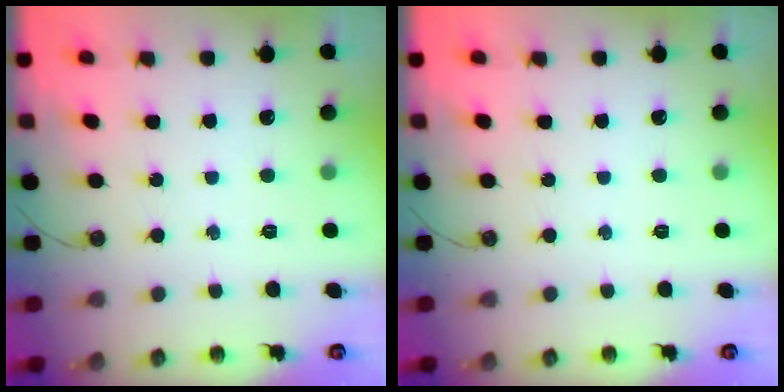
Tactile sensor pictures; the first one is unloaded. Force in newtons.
{"total": 0.0}